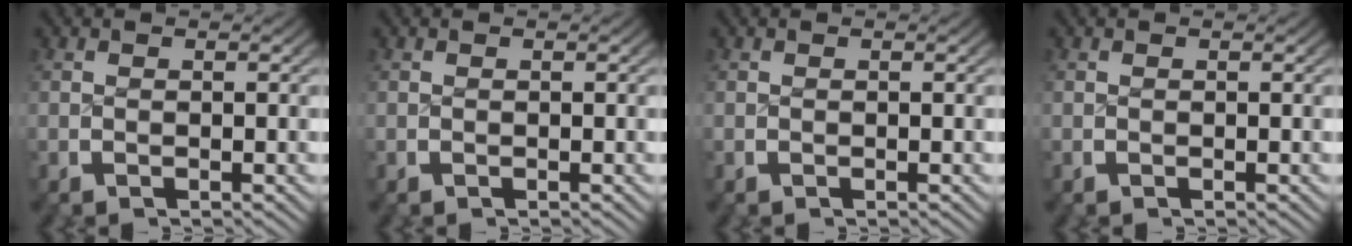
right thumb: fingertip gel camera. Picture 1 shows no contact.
{"total": 0.0}
{"total": 0.0}
{"total": 0.0}